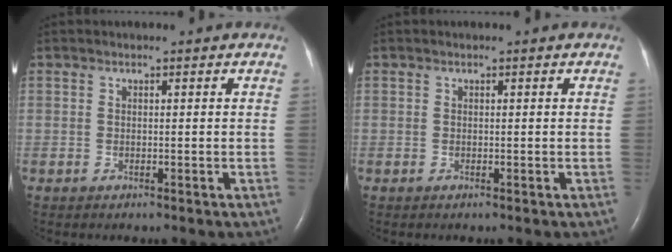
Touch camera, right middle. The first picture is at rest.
{"total": 0.0}